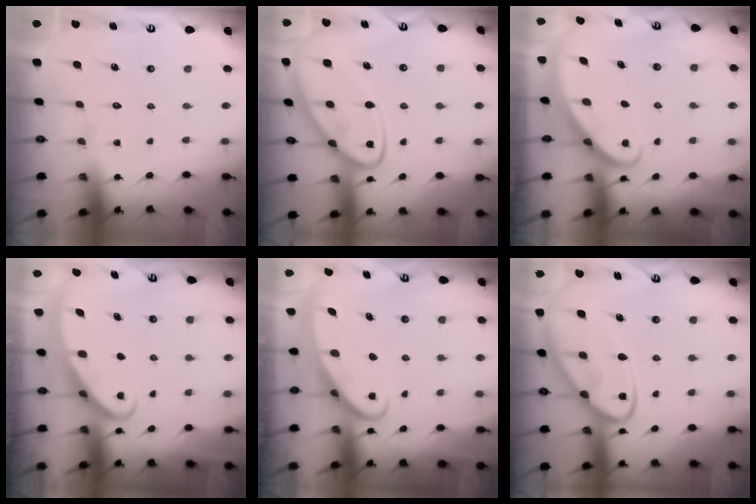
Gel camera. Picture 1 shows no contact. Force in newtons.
{"total": 12.6, "press": 12.5, "slide": 1.1}
{"total": 2.9, "press": 2.9, "slide": 0.2}
{"total": 2.6, "press": 2.6, "slide": 0.4}
{"total": 2.6, "press": 2.6, "slide": 0.4}
{"total": 12.8, "press": 12.7, "slide": 1.1}